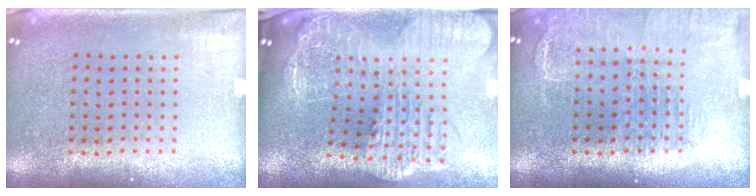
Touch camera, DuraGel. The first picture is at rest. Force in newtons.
{"total": 3.8, "press": 3.0, "slide": 2.4}
{"total": 1.6, "press": 1.6, "slide": 0.4}